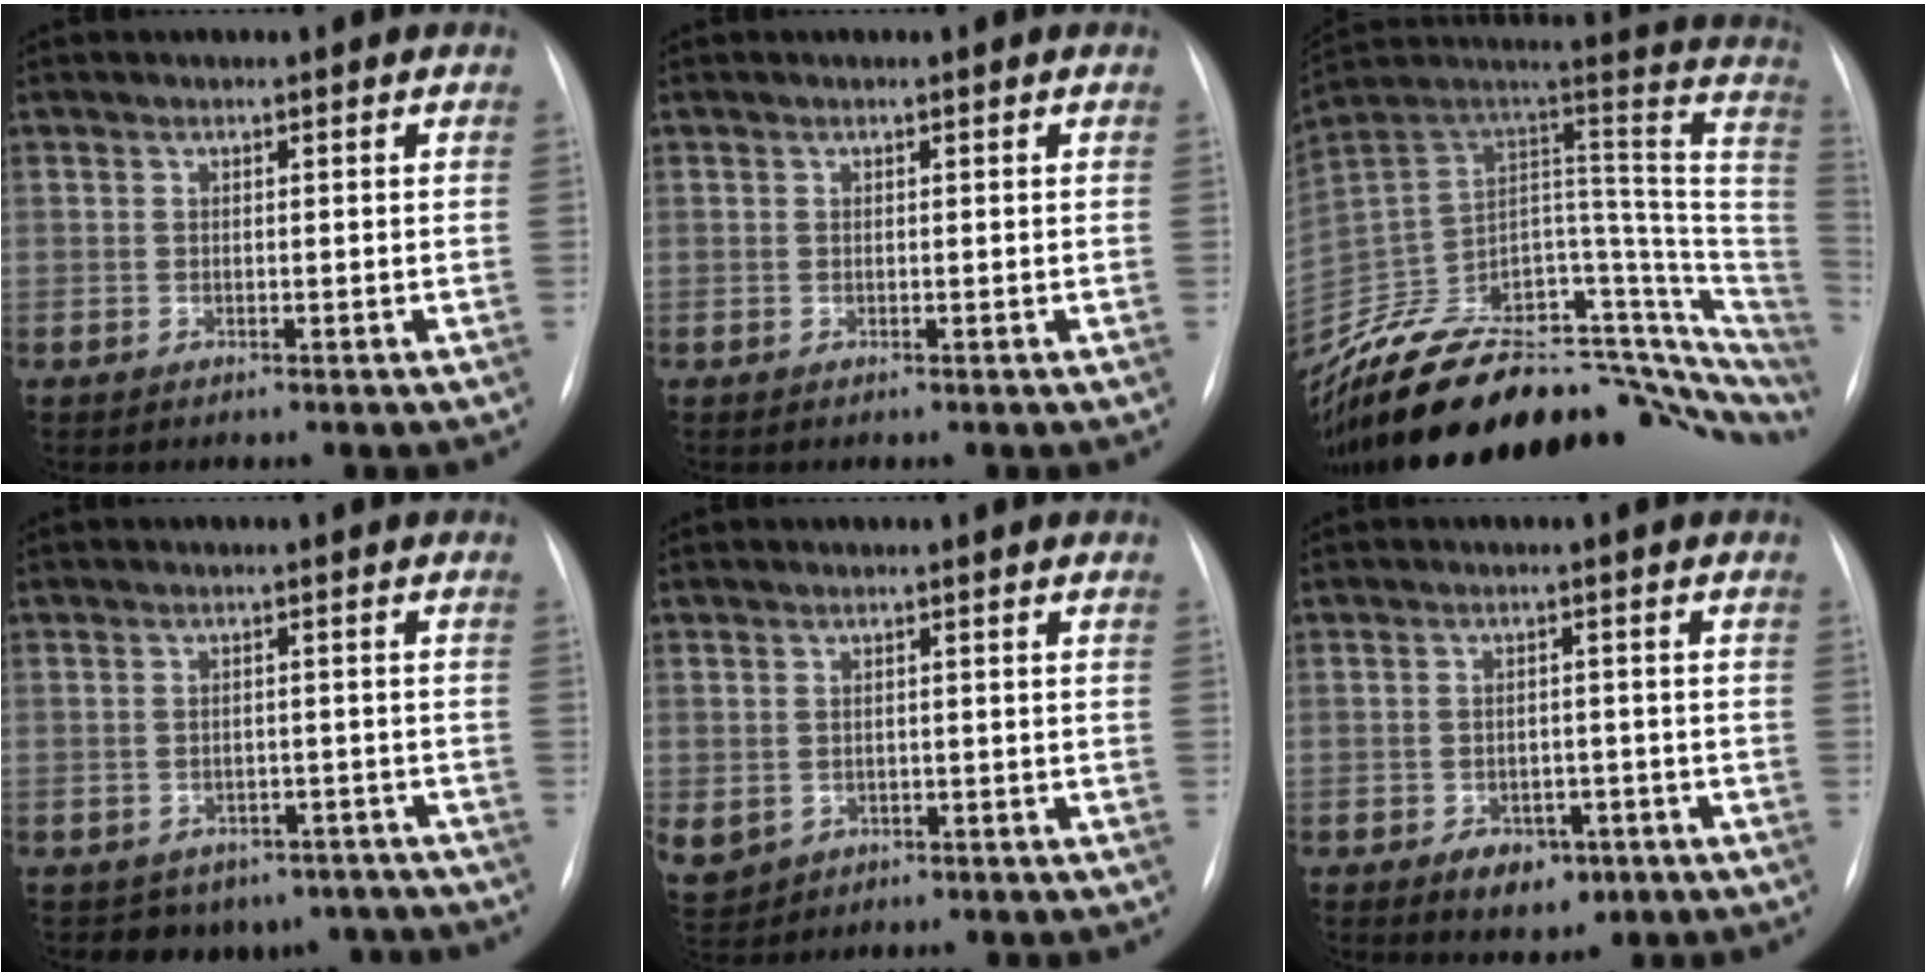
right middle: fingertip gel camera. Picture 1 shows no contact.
{"total": 0.0}
{"total": 31.1, "force": [-22.0, 11.0, 19.1], "torque": [-0.215, 0.035, -0.323]}
{"total": 8.3, "force": [-6.5, 5.2, 0.6], "torque": [0.006, 0.022, -0.067]}
{"total": 8.9, "force": [-3.3, 7.7, 3.2], "torque": [-0.102, 0.002, -0.038]}
{"total": 5.0, "force": [-2.8, 3.3, 2.7], "torque": [-0.034, 0.006, -0.029]}